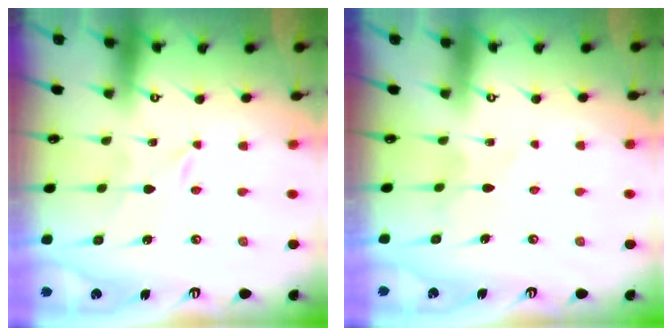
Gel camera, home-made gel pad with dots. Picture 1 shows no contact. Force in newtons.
{"total": 5.5, "press": 5.5, "slide": 0.7}